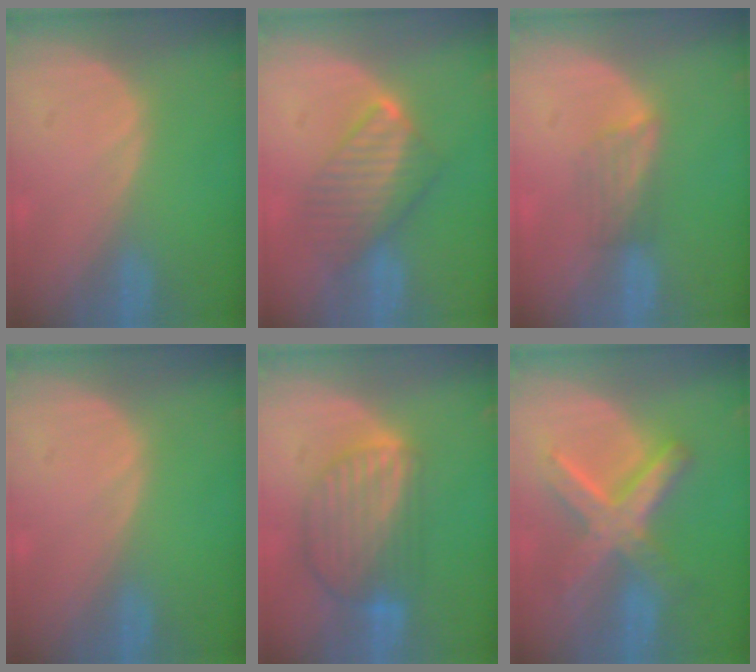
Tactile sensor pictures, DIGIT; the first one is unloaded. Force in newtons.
{"total": 6.5, "press": 6.5, "slide": 1.0}
{"total": 3.2, "press": 2.9, "slide": 1.4}
{"total": 0.0}
{"total": 9.0, "press": 7.8, "slide": 4.4}
{"total": 8.8, "press": 8.8, "slide": 0.7}